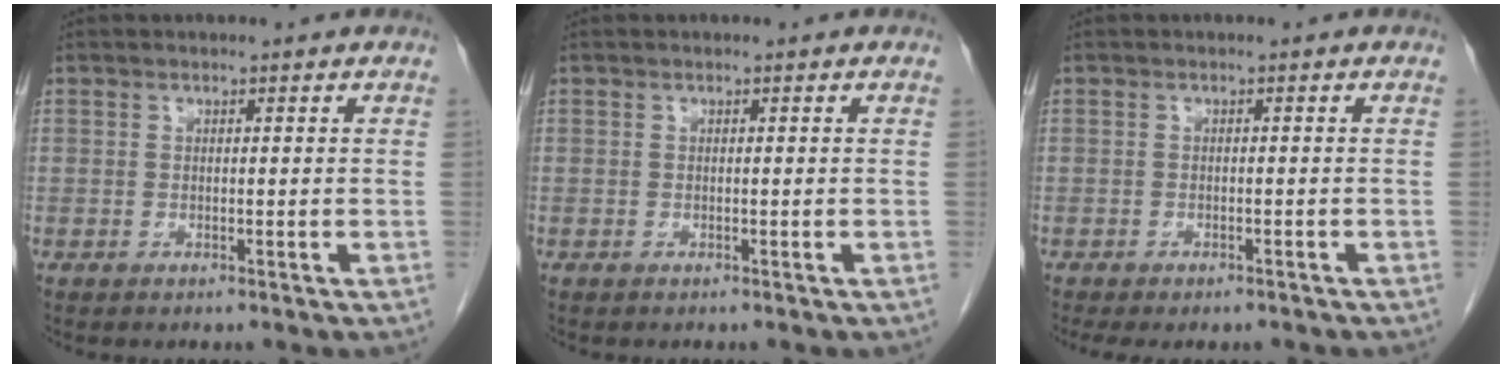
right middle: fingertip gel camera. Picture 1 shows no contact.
{"total": 0.0}
{"total": 6.4, "force": [-5.3, 2.3, 2.6], "torque": [-0.029, 0.001, -0.069]}